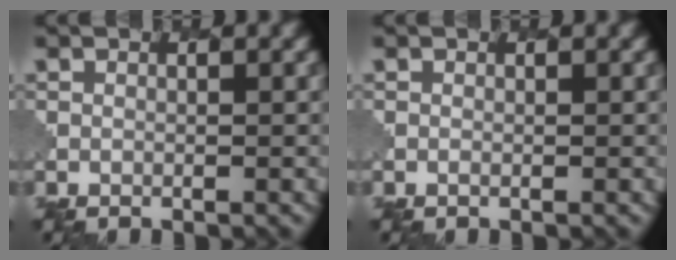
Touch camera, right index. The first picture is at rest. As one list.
[{"total": 0.0}]